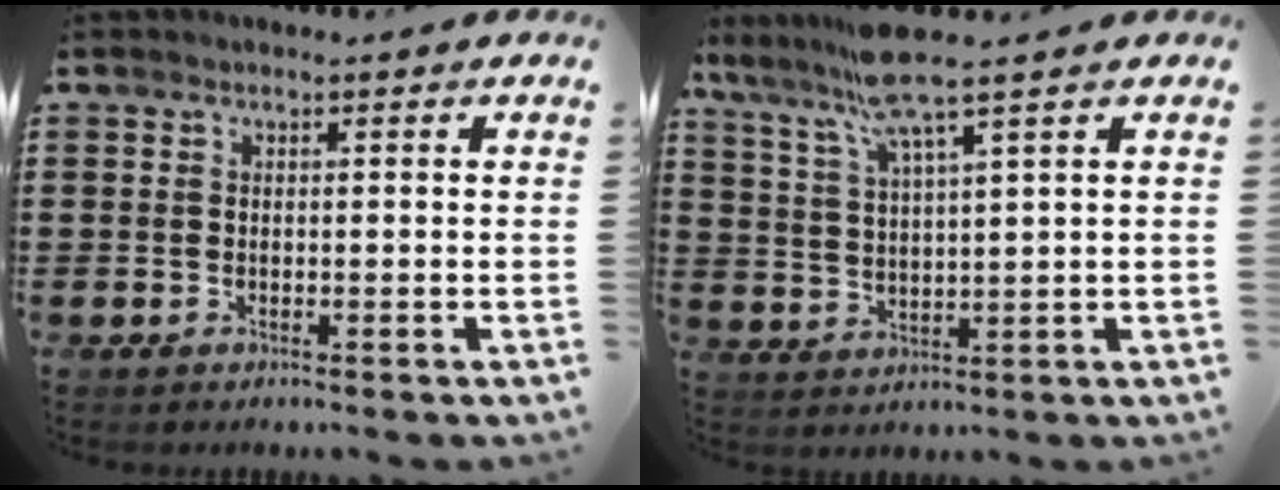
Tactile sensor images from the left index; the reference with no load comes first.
{"total": 7.9, "force": [6.2, -0.4, 4.8], "torque": [-0.121, -0.027, 0.105]}